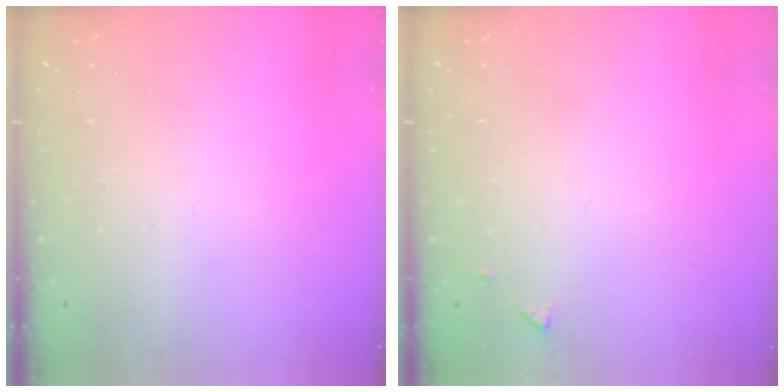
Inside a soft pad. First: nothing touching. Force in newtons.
{"total": 4.5, "press": 4.4, "slide": 0.5}